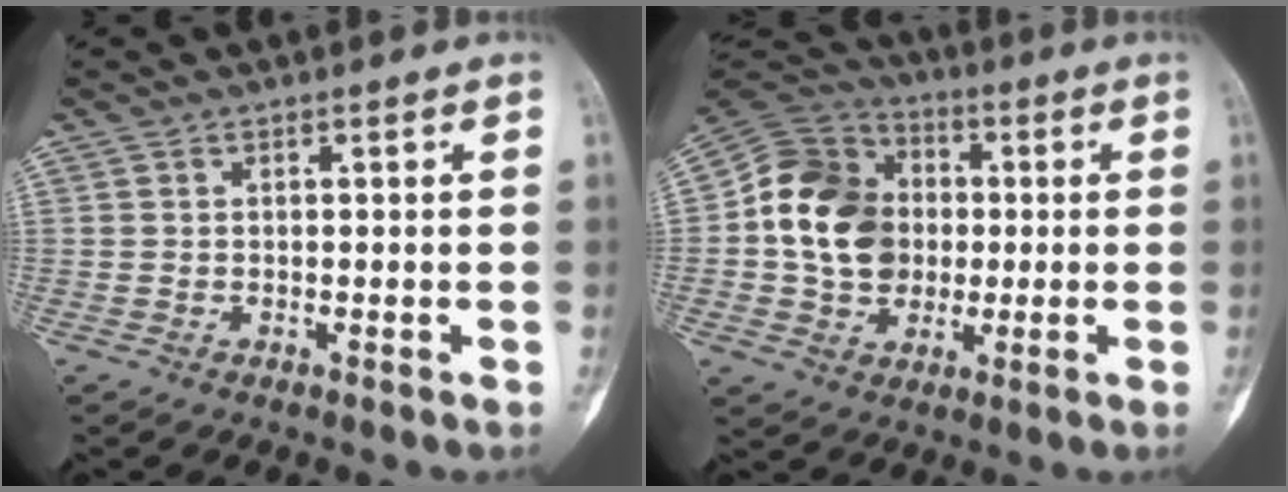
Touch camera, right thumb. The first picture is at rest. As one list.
[{"total": 16.0, "force": [0.1, 13.0, 9.4], "torque": [-0.144, 0.022, -0.003]}]